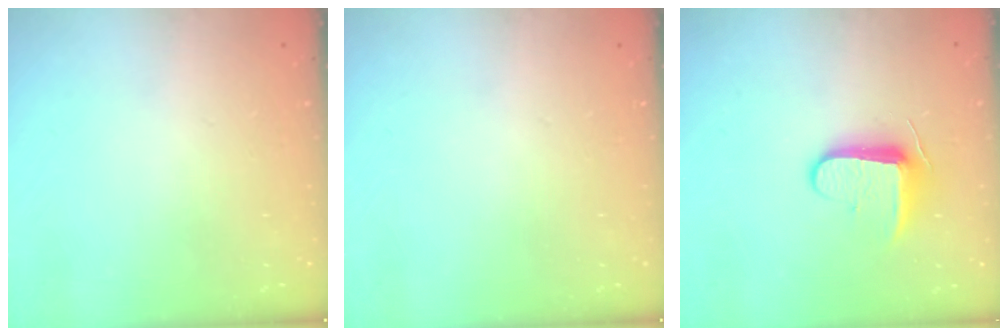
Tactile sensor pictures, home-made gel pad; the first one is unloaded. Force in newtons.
{"total": 0.0}
{"total": 8.9, "press": 8.9, "slide": 0.9}